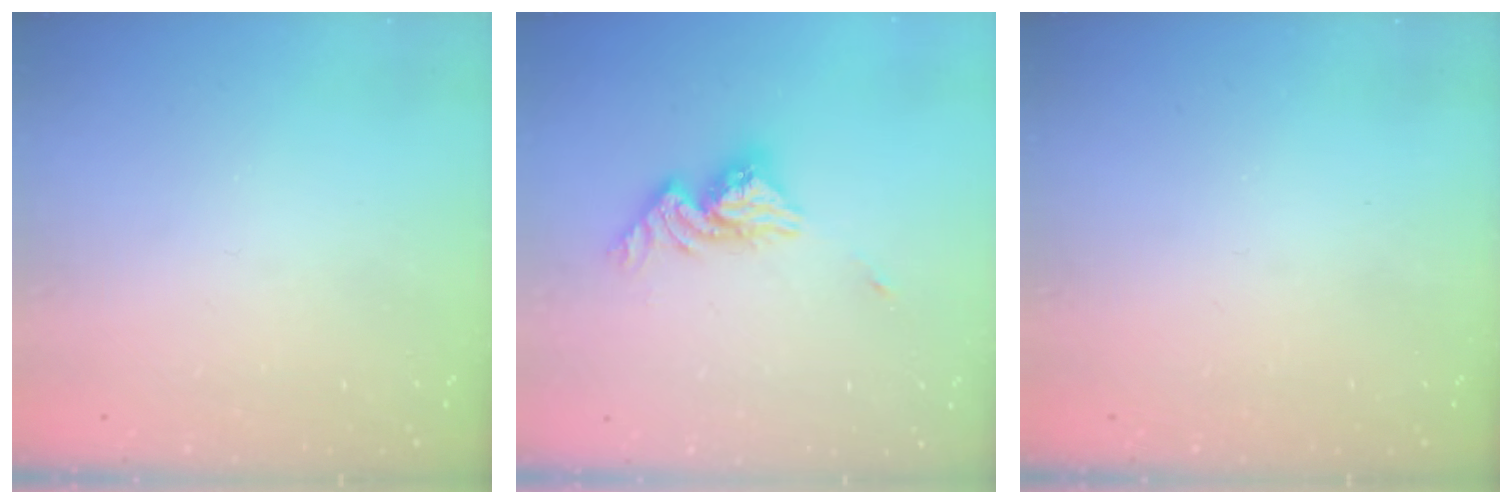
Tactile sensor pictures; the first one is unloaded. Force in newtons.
{"total": 12.5, "press": 12.5, "slide": 1.3}
{"total": 0.0}